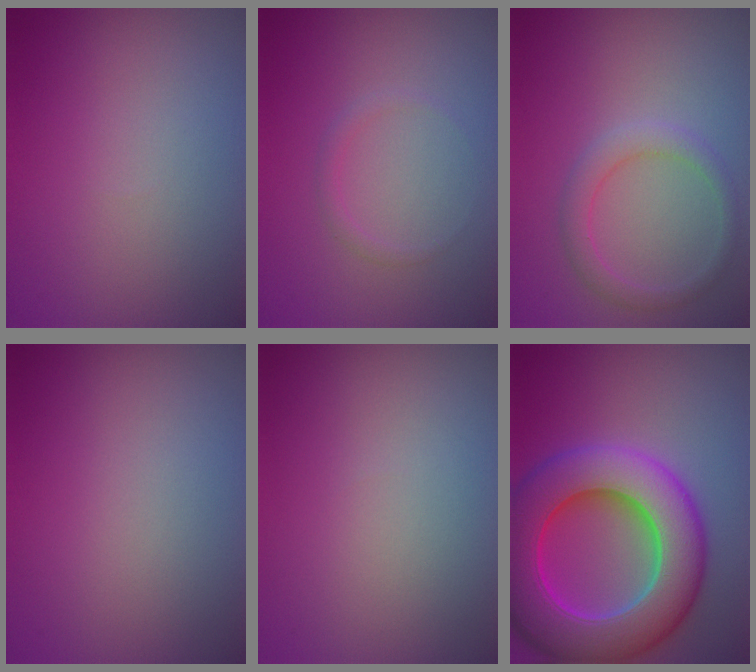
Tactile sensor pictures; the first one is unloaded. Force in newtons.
{"total": 0.9, "press": 0.9, "slide": 0.0}
{"total": 2.3, "press": 2.3, "slide": 0.2}
{"total": 0.0}
{"total": 0.0}
{"total": 12.6, "press": 12.6, "slide": 0.3}